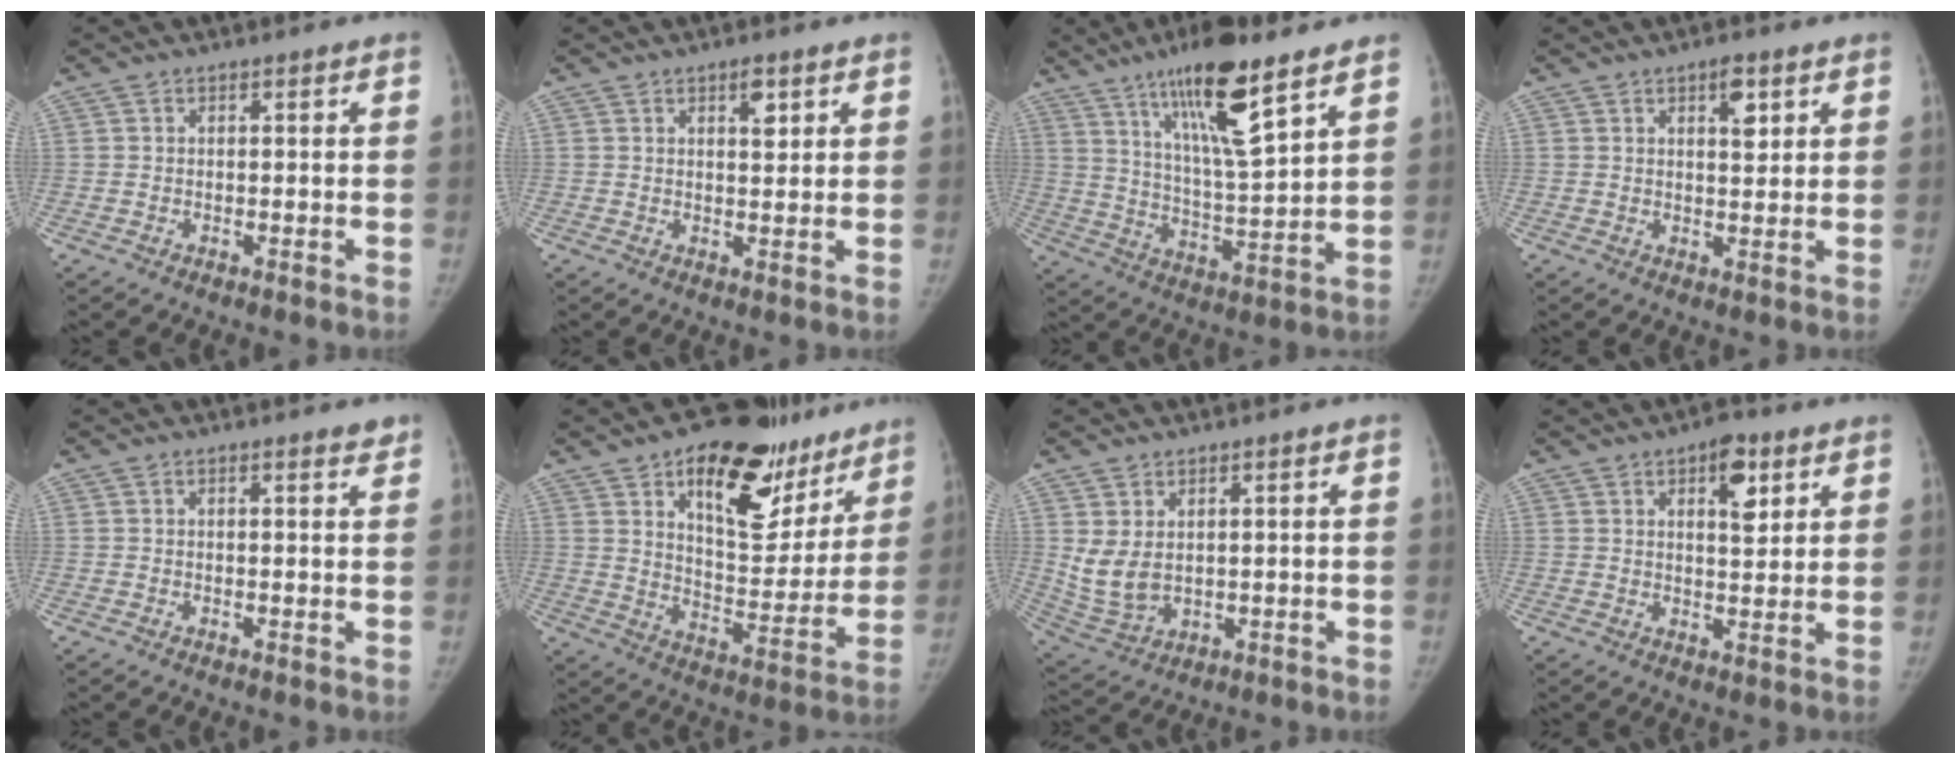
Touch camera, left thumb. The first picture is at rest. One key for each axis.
{"total": 3.3, "fx": 1.9, "fy": 1.4, "fz": 2.3, "tx": -0.023, "ty": -0.010, "tz": 0.028}
{"total": 16.4, "fx": 10.2, "fy": 3.0, "fz": 12.5, "tx": -0.207, "ty": -0.056, "tz": 0.183}
{"total": 4.4, "fx": 2.3, "fy": 1.9, "fz": 3.2, "tx": -0.034, "ty": -0.012, "tz": 0.033}
{"total": 1.4, "fx": 1.2, "fy": 0.3, "fz": 0.6, "tx": -0.004, "ty": -0.008, "tz": 0.014}
{"total": 23.5, "fx": 14.7, "fy": 11.6, "fz": 14.1, "tx": -0.141, "ty": -0.063, "tz": 0.219}
{"total": 6.9, "fx": 1.8, "fy": 4.5, "fz": 4.8, "tx": -0.093, "ty": -0.015, "tz": 0.054}
{"total": 9.4, "fx": 5.2, "fy": 2.8, "fz": 7.3, "tx": -0.101, "ty": -0.030, "tz": 0.082}